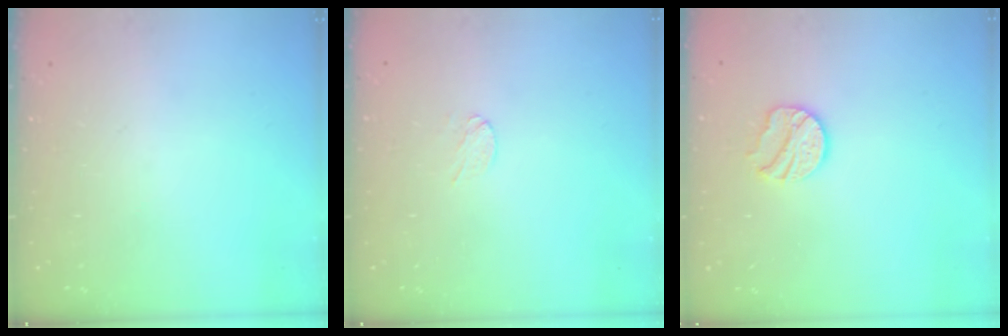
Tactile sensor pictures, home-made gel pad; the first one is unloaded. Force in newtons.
{"total": 3.0, "press": 3.0, "slide": 0.2}
{"total": 10.4, "press": 10.3, "slide": 0.6}